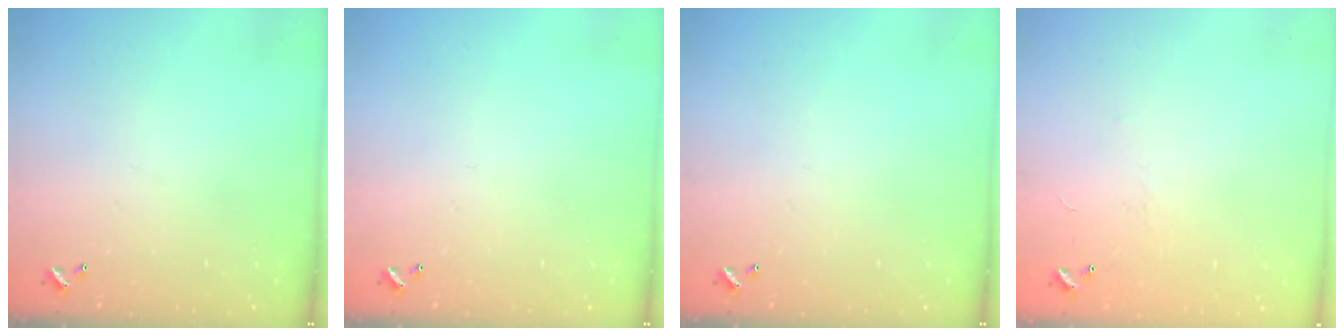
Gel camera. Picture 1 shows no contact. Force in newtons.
{"total": 0.0}
{"total": 0.0}
{"total": 6.4, "press": 6.3, "slide": 0.9}